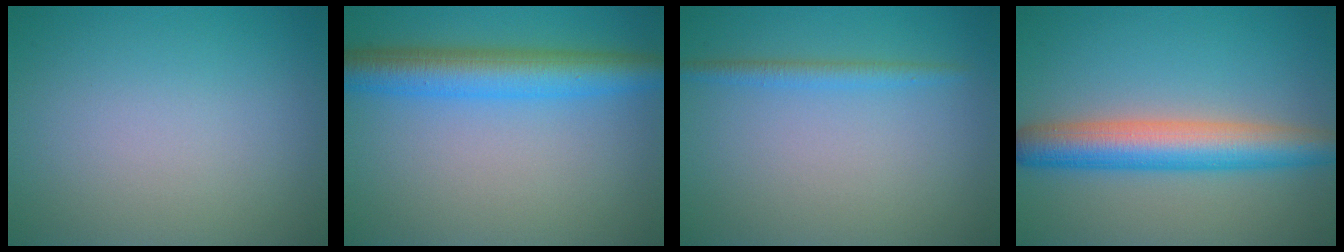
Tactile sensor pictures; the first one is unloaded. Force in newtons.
{"total": 6.0, "press": 6.0, "slide": 0.0}
{"total": 1.6, "press": 1.6, "slide": 0.1}
{"total": 6.5, "press": 6.5, "slide": 0.2}